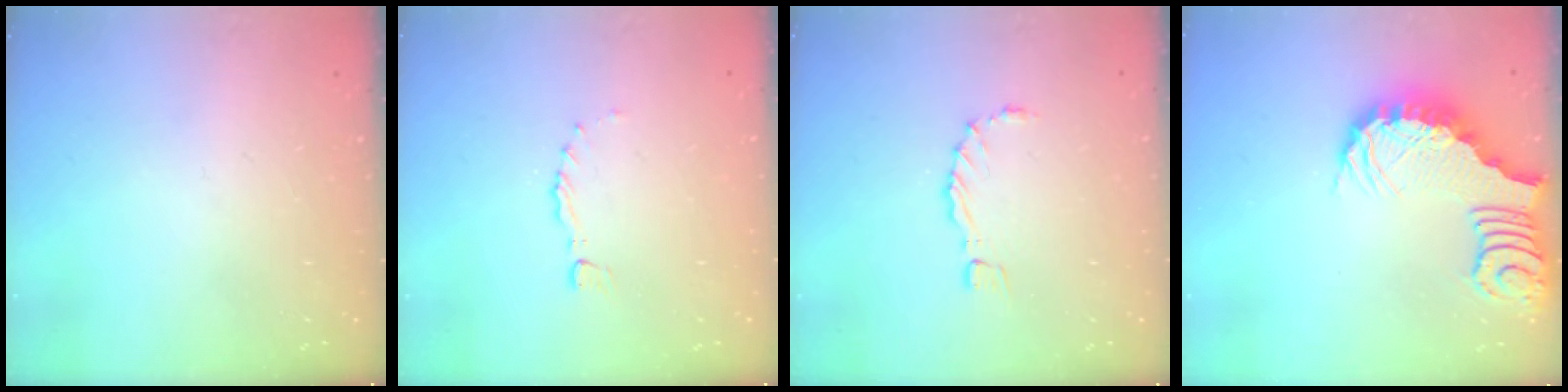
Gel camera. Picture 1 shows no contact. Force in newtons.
{"total": 0.0}
{"total": 1.2, "press": 1.2, "slide": 0.3}
{"total": 3.2, "press": 3.1, "slide": 0.7}